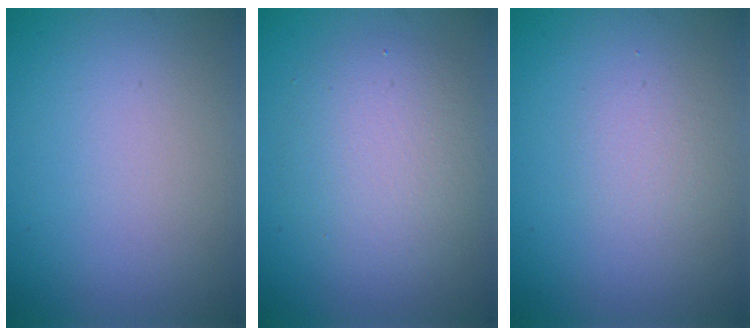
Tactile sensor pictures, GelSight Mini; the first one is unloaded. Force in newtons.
{"total": 4.5, "press": 4.5, "slide": 0.3}
{"total": 1.4, "press": 1.3, "slide": 0.1}